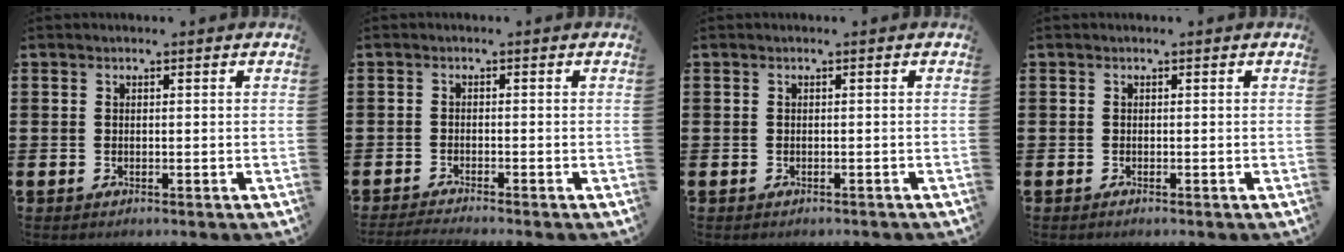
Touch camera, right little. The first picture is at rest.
{"total": 1.2, "force": [-1.1, -0.1, 0.4], "torque": [-0.007, 0.000, -0.022]}
{"total": 0.0}
{"total": 0.0}